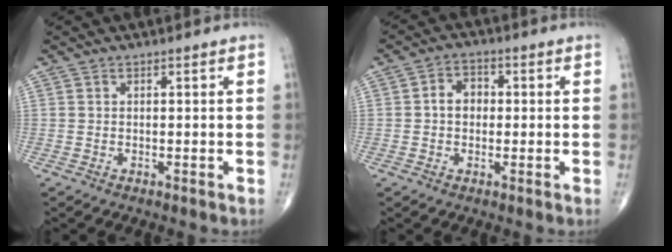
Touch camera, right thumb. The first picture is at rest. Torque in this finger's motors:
{"motor_torque": [0.03, 0.03, 0.04, 0.04, 0.01]}